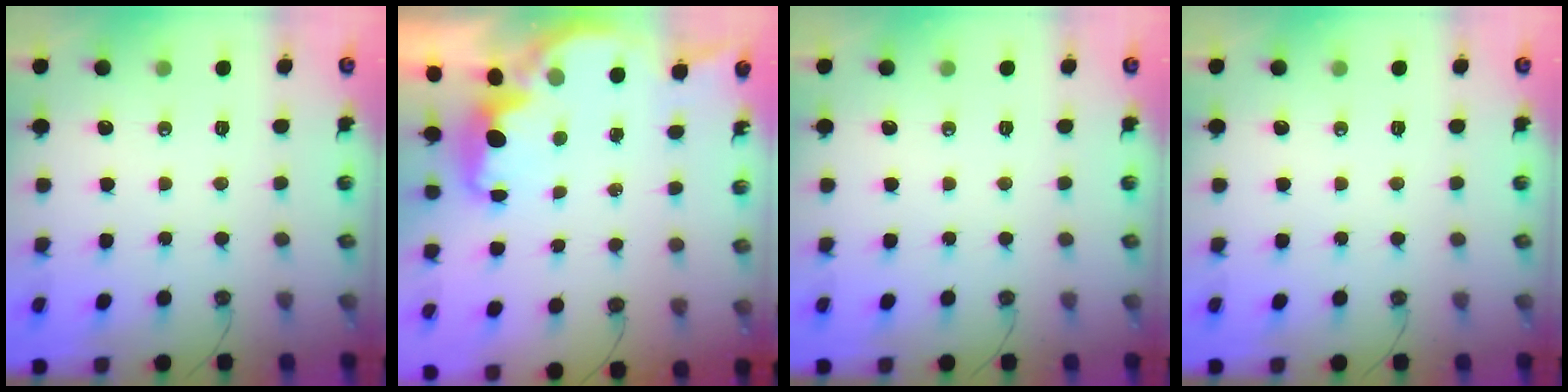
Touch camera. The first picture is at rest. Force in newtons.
{"total": 2.2, "press": 2.1, "slide": 0.7}
{"total": 0.0}
{"total": 0.0}